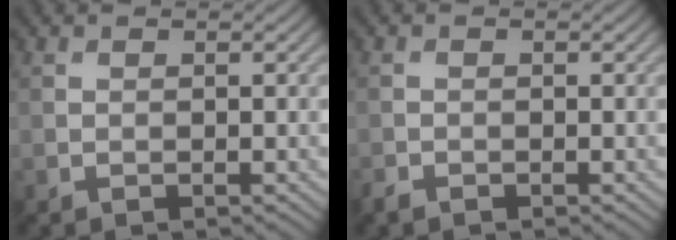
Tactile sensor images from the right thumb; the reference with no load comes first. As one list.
[{"total": 0.8, "force": [-0.7, 0.3, 0.2], "torque": [-0.004, -0.002, -0.017]}]